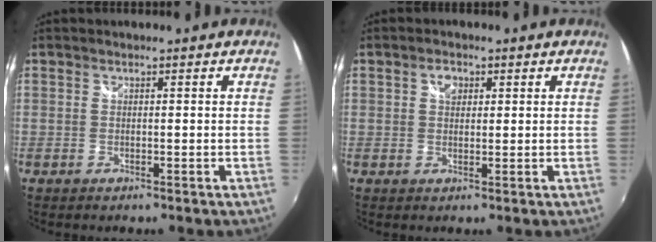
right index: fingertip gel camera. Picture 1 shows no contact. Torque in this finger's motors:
{"motor_torque": [0.26, 0.21, 0.07, 0.02]}